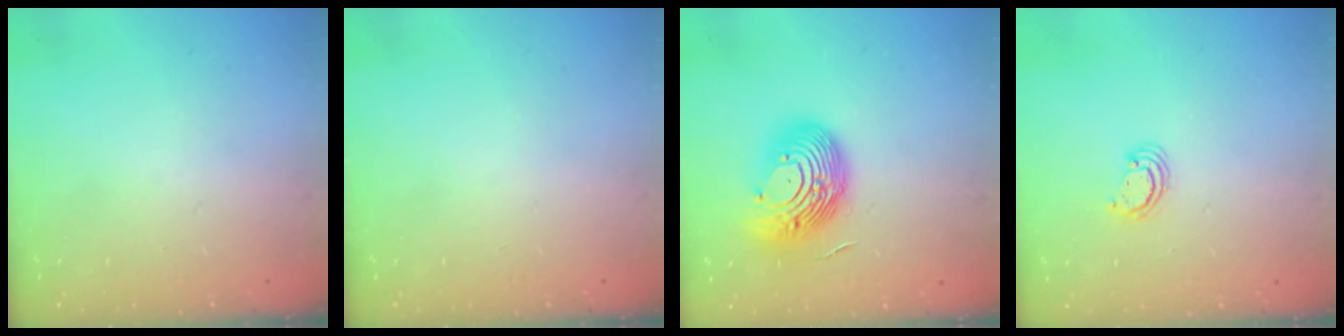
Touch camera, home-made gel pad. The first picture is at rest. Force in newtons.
{"total": 0.0}
{"total": 16.3, "press": 15.8, "slide": 4.1}
{"total": 2.5, "press": 2.5, "slide": 0.2}